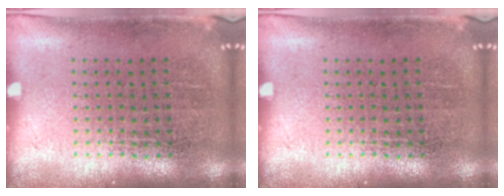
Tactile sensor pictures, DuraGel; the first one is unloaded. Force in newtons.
{"total": 0.0}